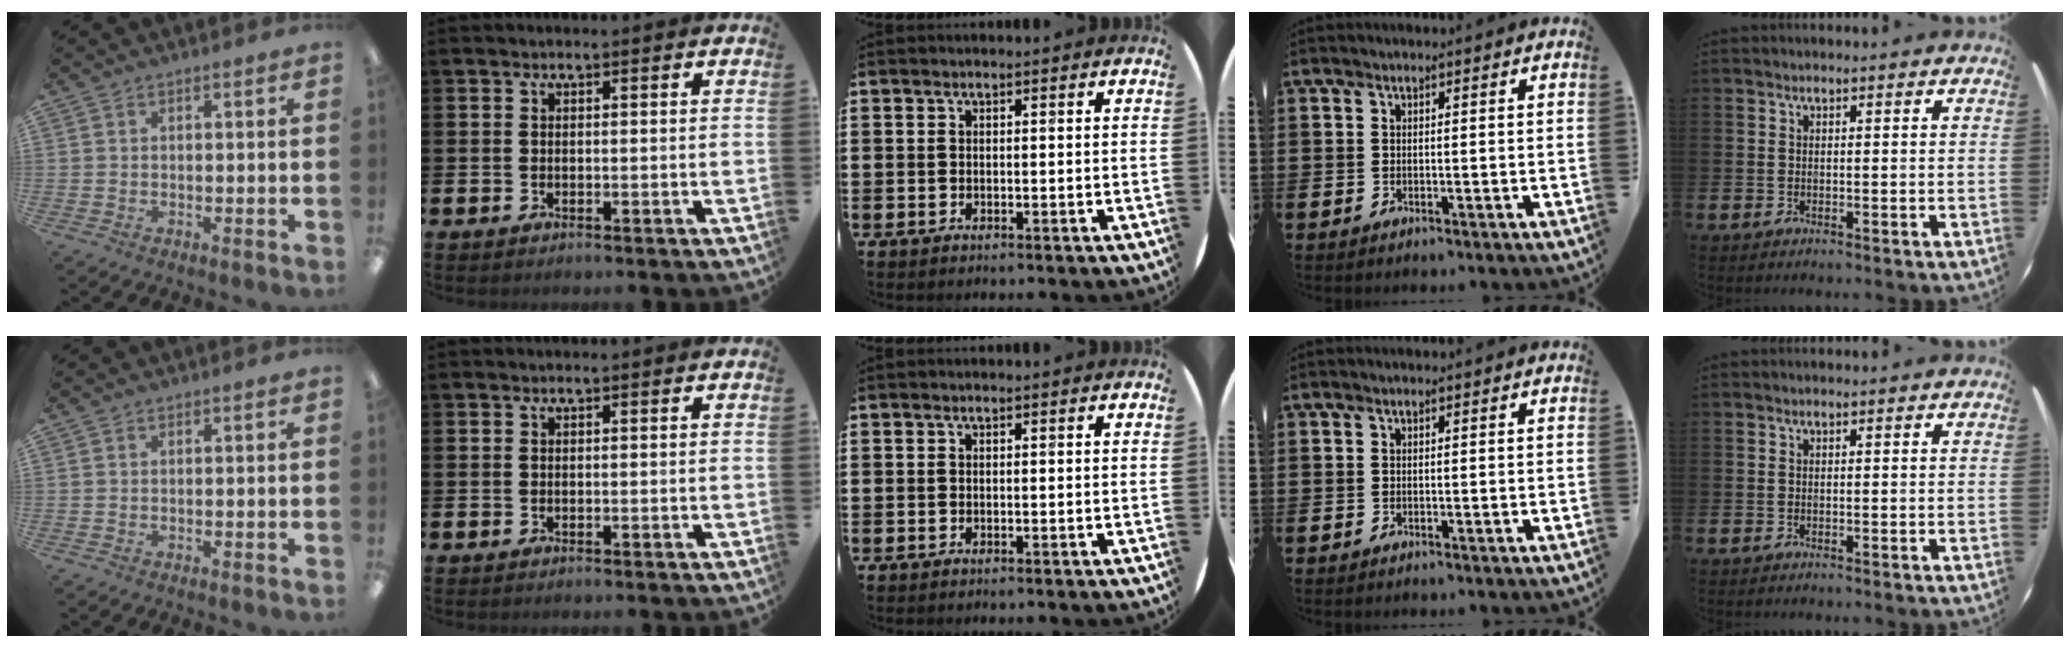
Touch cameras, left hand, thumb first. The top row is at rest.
{}